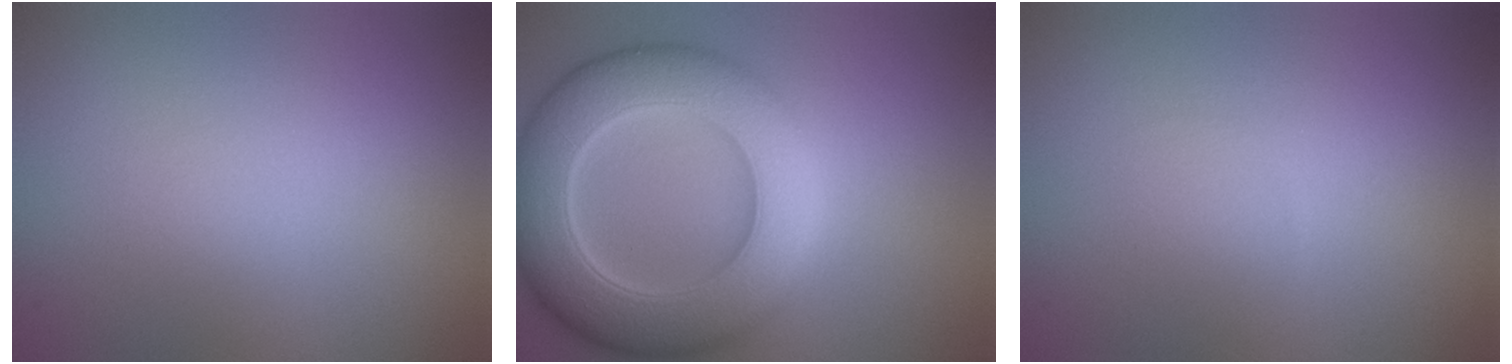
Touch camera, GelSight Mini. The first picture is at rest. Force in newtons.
{"total": 10.8, "press": 10.8, "slide": 0.4}
{"total": 0.0}